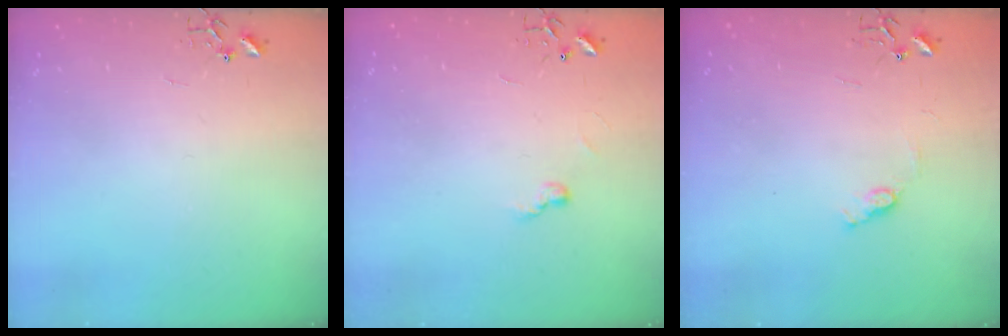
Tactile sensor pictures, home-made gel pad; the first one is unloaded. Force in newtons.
{"total": 5.1, "press": 5.1, "slide": 0.5}
{"total": 6.8, "press": 6.8, "slide": 0.8}